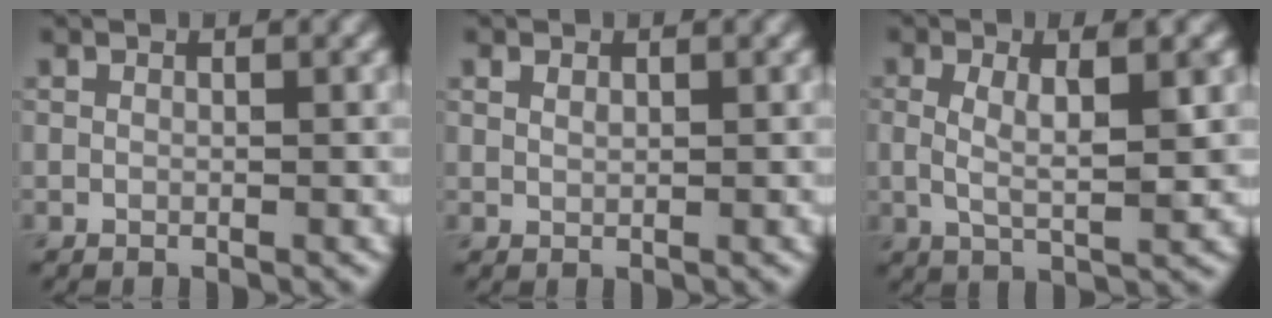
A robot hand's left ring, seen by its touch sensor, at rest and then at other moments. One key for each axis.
{"total": 0.8, "fx": 0.5, "fy": 0.4, "fz": 0.4, "tx": -0.011, "ty": 0.000, "tz": 0.011}
{"total": 4.0, "fx": 0.7, "fy": 1.0, "fz": 3.8, "tx": -0.068, "ty": -0.002, "tz": 0.012}